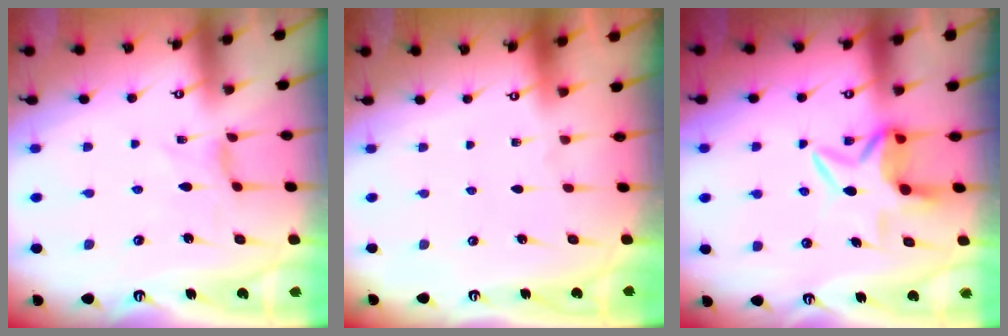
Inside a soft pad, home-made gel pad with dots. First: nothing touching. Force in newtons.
{"total": 0.0}
{"total": 6.8, "press": 6.6, "slide": 1.5}